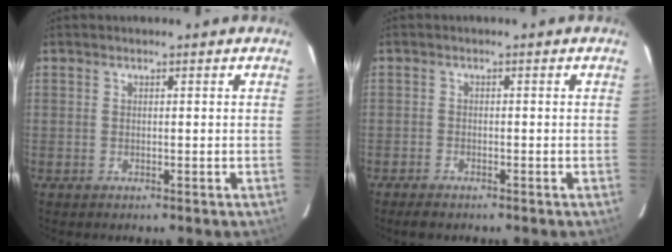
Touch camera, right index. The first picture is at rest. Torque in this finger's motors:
{"motor_torque": [0.20, -0.13, 0.01, 0.00]}